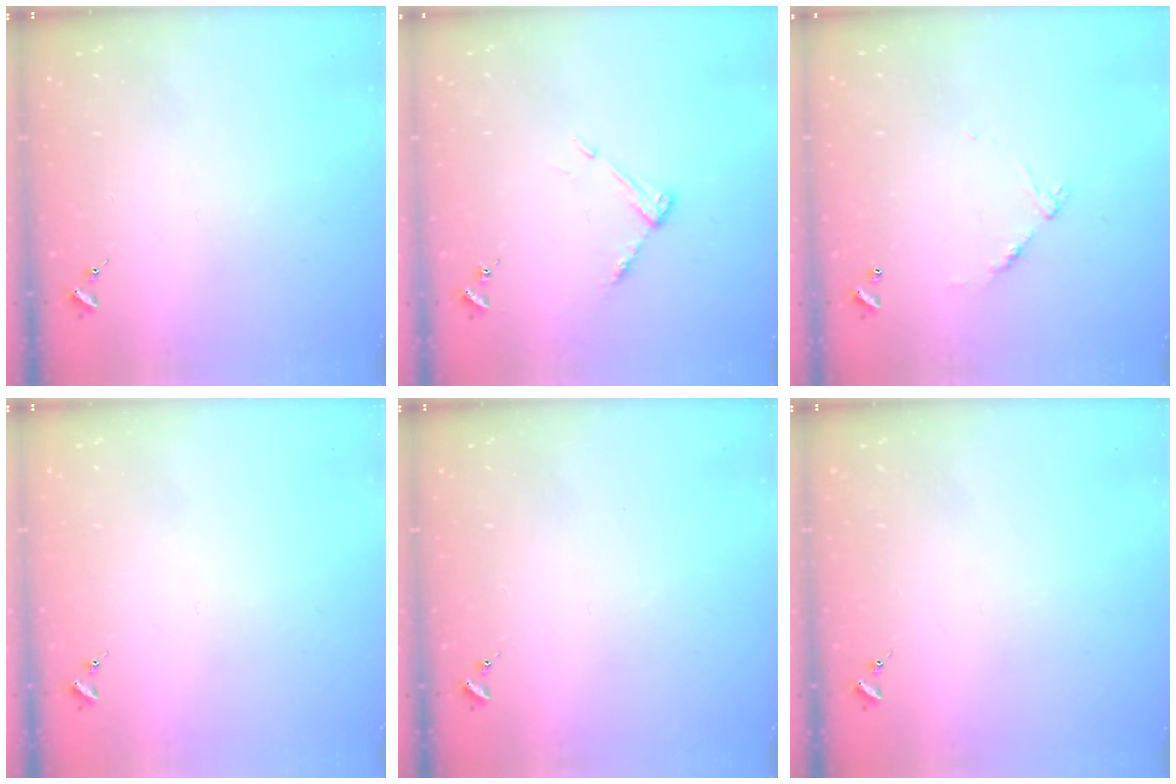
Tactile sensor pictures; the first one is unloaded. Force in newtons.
{"total": 6.4, "press": 6.4, "slide": 0.4}
{"total": 6.7, "press": 6.6, "slide": 0.5}
{"total": 0.0}
{"total": 0.0}
{"total": 0.0}